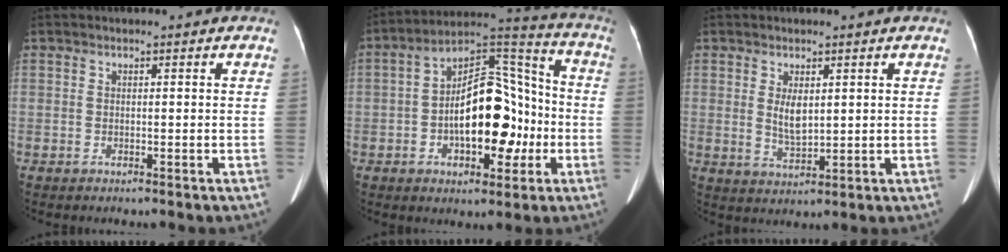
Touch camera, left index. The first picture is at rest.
{"total": 15.3, "force": [-3.2, 7.2, 13.1], "torque": [-0.221, 0.033, -0.047]}
{"total": 3.7, "force": [1.0, 1.4, 3.2], "torque": [-0.064, -0.006, 0.027]}